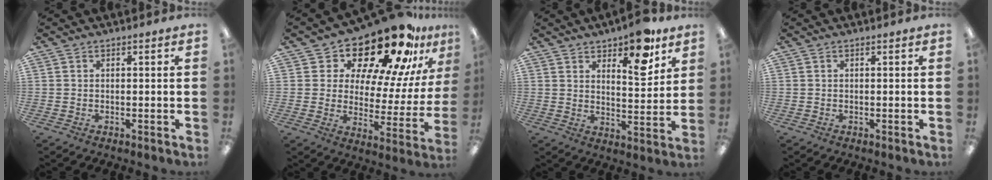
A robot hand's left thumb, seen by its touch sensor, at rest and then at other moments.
{"total": 20.7, "force": [17.0, 6.8, 9.7], "torque": [-0.151, -0.137, 0.278]}
{"total": 11.3, "force": [7.9, 4.3, 6.8], "torque": [-0.080, -0.044, 0.130]}
{"total": 0.0}